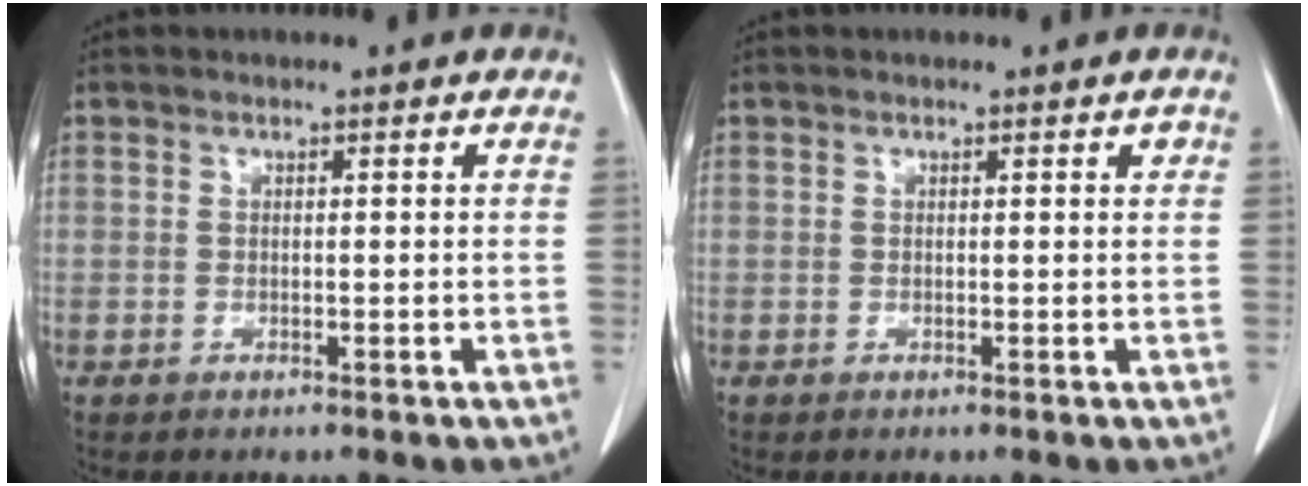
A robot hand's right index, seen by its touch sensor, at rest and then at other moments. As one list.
[{"total": 0.8, "force": [0.3, 0.3, 0.6], "torque": [-0.007, 0.001, 0.003]}]